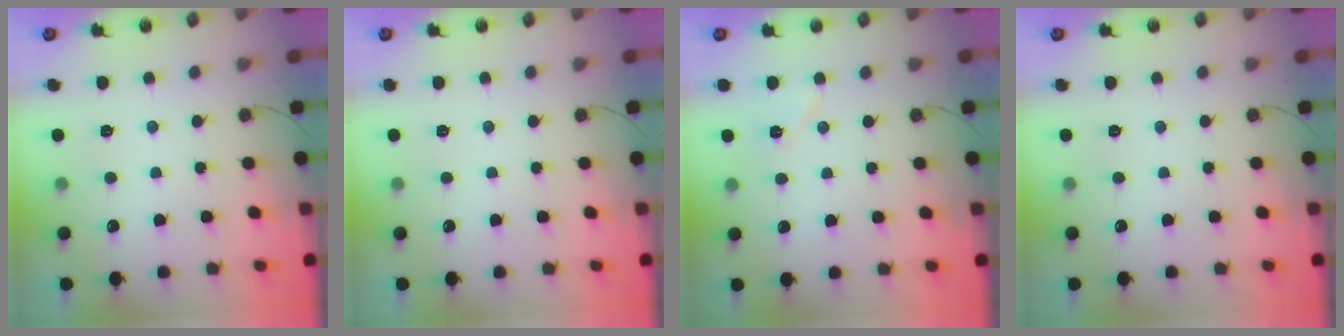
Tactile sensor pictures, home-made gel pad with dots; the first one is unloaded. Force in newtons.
{"total": 0.0}
{"total": 5.5, "press": 5.4, "slide": 0.9}
{"total": 0.0}